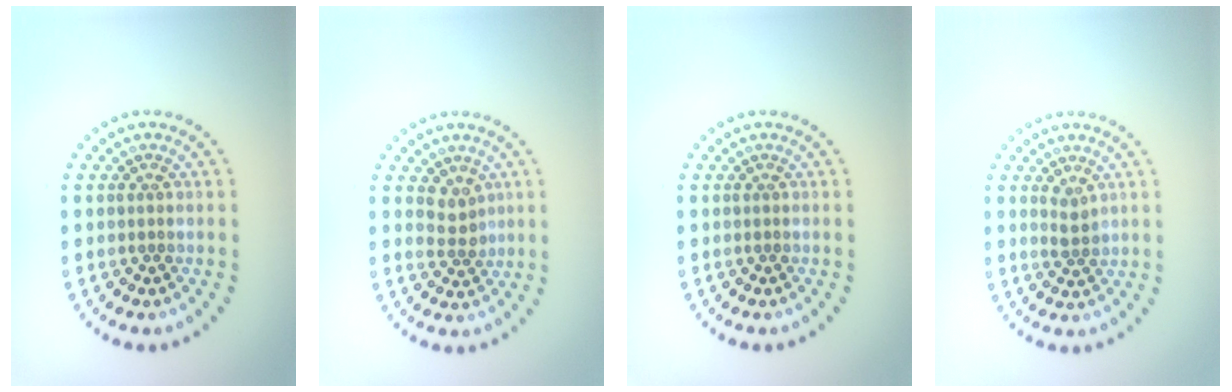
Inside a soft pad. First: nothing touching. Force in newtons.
{"total": 1.9, "press": 1.5, "slide": 1.2}
{"total": 0.0}
{"total": 1.3, "press": 1.1, "slide": 0.7}